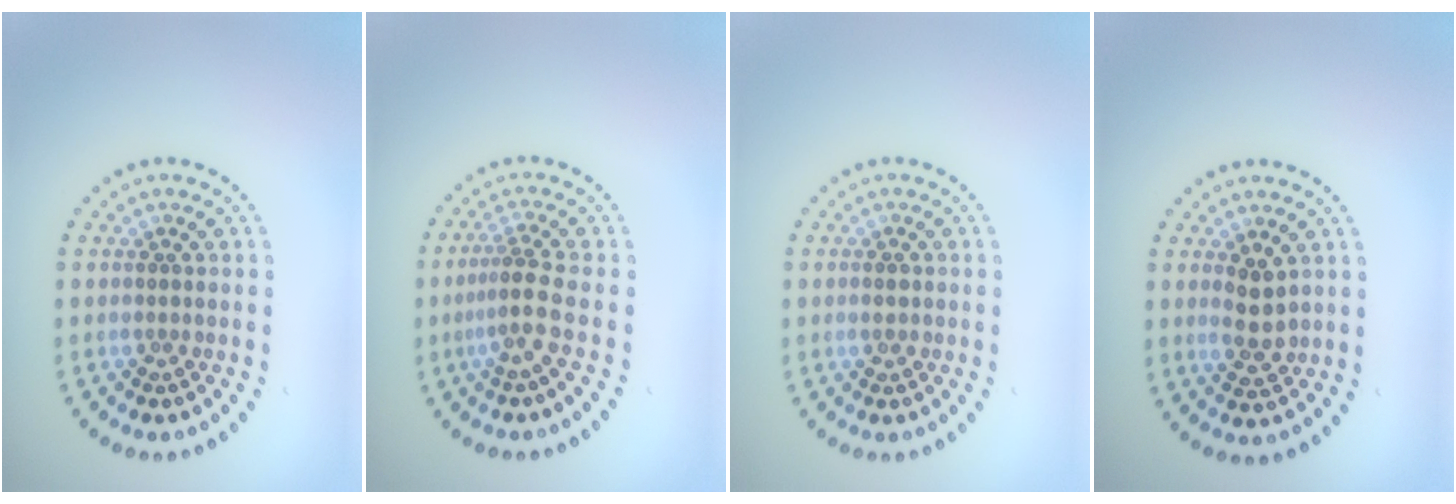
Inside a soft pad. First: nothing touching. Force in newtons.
{"total": 2.7, "press": 1.9, "slide": 2.0}
{"total": 1.1, "press": 1.1, "slide": 0.2}
{"total": 2.5, "press": 2.5, "slide": 0.6}